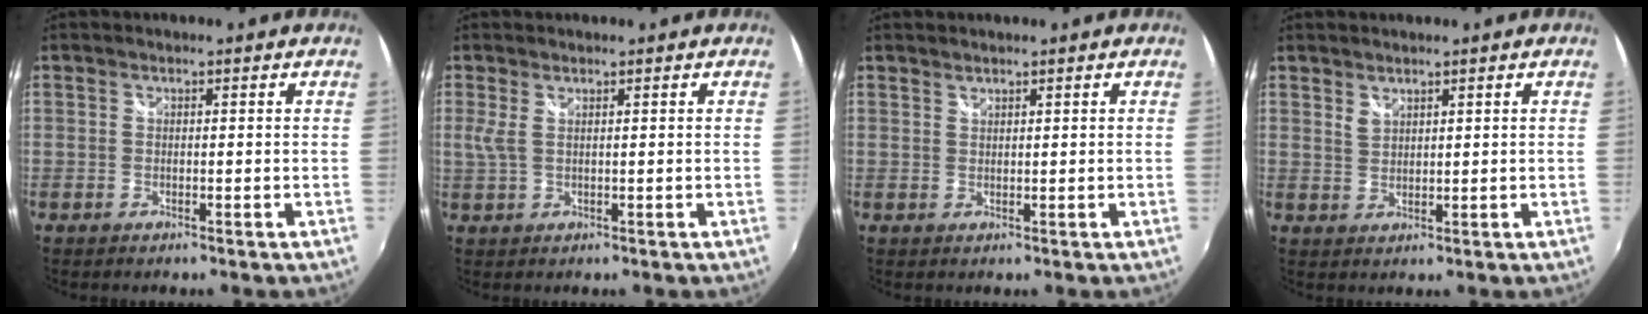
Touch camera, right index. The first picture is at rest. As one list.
[{"total": 2.0, "force": [0.8, 0.4, 1.9], "torque": [-0.042, -0.001, 0.016]}, {"total": 0.9, "force": [0.9, 0.2, 0.1], "torque": [-0.002, 0.002, 0.017]}, {"total": 1.9, "force": [1.7, 0.7, 0.6], "torque": [-0.007, 0.002, 0.031]}]